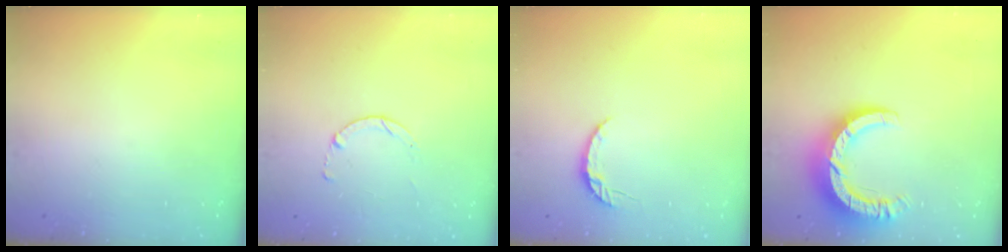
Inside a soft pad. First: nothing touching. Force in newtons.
{"total": 0.0}
{"total": 4.6, "press": 4.6, "slide": 0.6}
{"total": 11.5, "press": 11.5, "slide": 1.0}